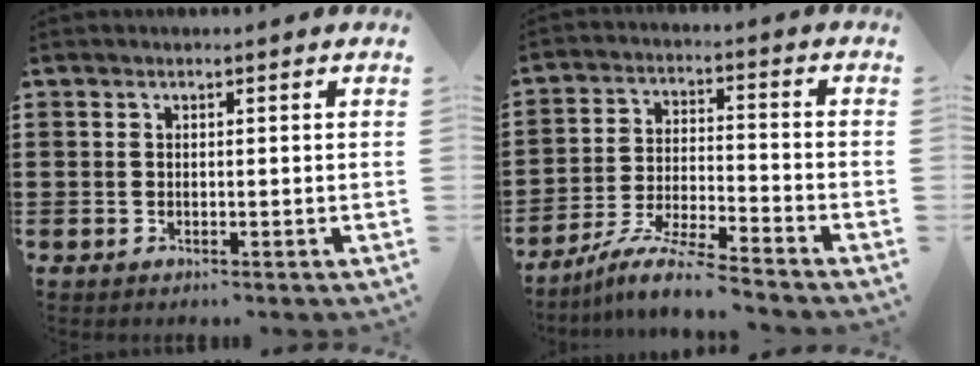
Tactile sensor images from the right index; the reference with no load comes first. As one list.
[{"total": 7.6, "force": [-6.9, -0.2, 3.0], "torque": [-0.061, -0.003, -0.136]}]